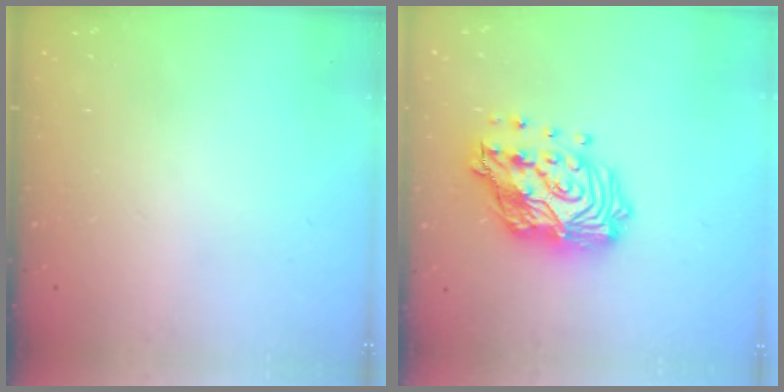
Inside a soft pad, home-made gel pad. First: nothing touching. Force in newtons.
{"total": 18.6, "press": 18.5, "slide": 1.9}